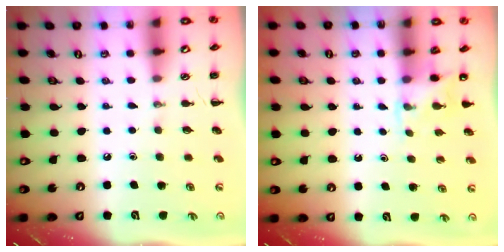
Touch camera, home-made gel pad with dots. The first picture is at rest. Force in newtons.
{"total": 4.3, "press": 4.1, "slide": 1.3}